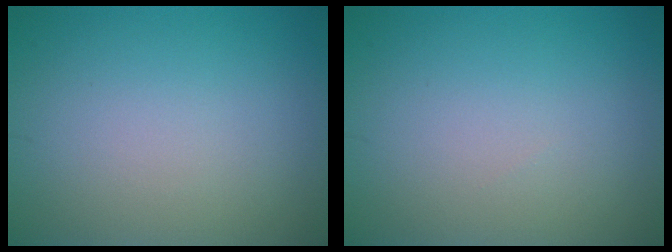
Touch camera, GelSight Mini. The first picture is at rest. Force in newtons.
{"total": 0.0}